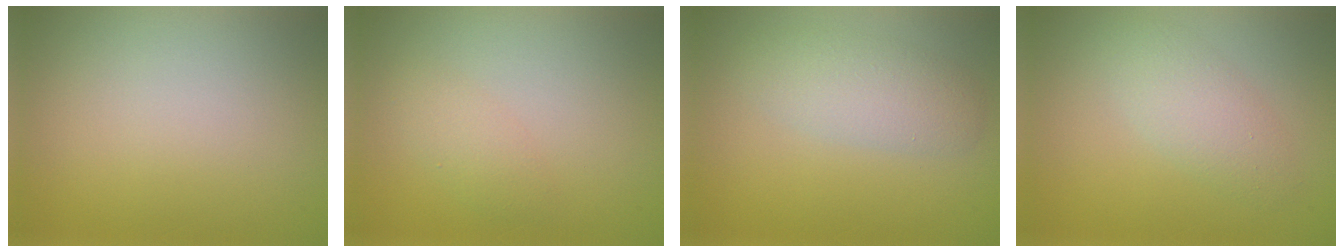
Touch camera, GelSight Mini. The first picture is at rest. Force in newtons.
{"total": 0.7, "press": 0.7, "slide": 0.1}
{"total": 3.2, "press": 3.2, "slide": 0.1}
{"total": 2.8, "press": 2.8, "slide": 0.2}